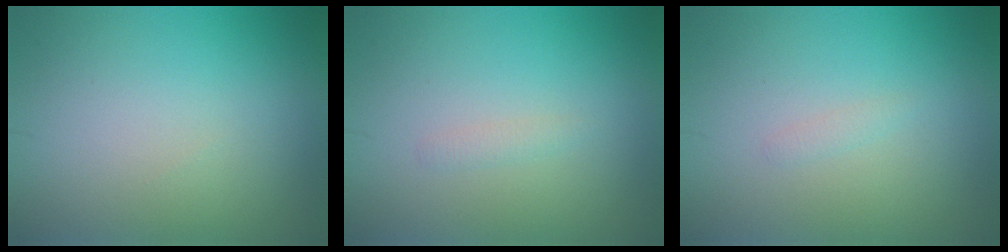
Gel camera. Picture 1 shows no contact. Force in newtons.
{"total": 0.7, "press": 0.7, "slide": 0.0}
{"total": 0.5, "press": 0.5, "slide": 0.0}